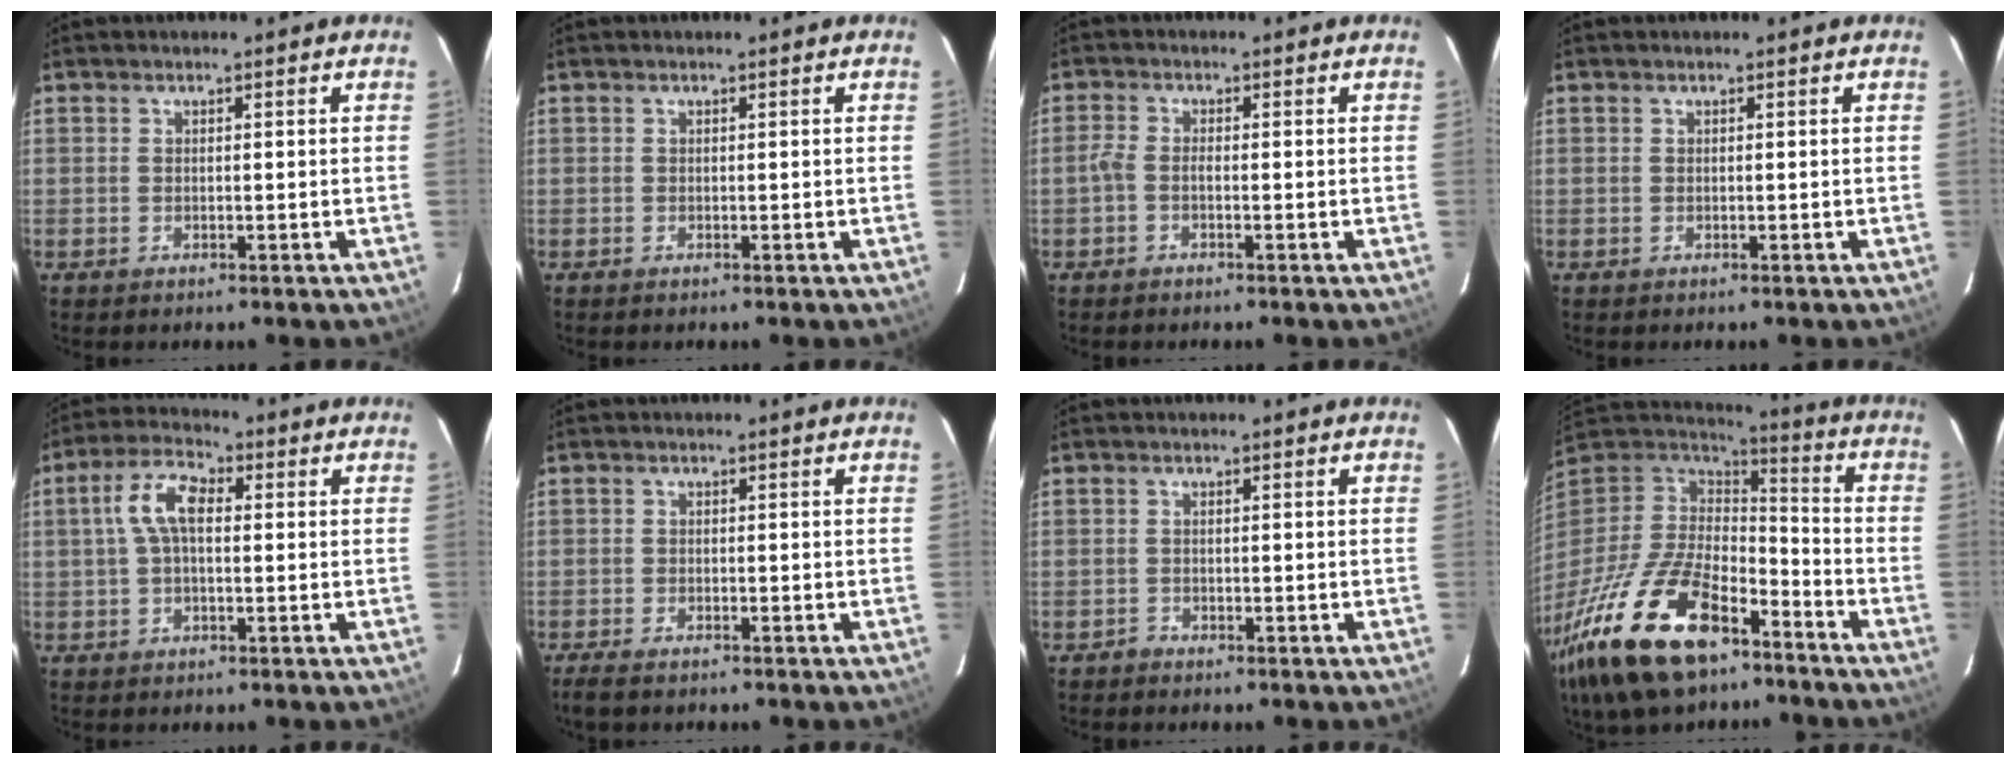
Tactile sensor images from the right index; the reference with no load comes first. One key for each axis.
{"total": 0.0}
{"total": 1.9, "fx": -1.0, "fy": 0.6, "fz": 1.5, "tx": -0.037, "ty": 0.004, "tz": -0.026}
{"total": 0.0}
{"total": 7.0, "fx": 0.7, "fy": 3.4, "fz": 6.1, "tx": -0.125, "ty": 0.021, "tz": 0.013}
{"total": 3.8, "fx": -3.1, "fy": 1.0, "fz": 2.0, "tx": -0.052, "ty": -0.014, "tz": -0.059}
{"total": 0.8, "fx": -0.7, "fy": 0.3, "fz": -0.2, "tx": 0.003, "ty": 0.005, "tz": -0.016}
{"total": 27.6, "fx": -17.3, "fy": 12.4, "fz": 17.6, "tx": -0.367, "ty": -0.041, "tz": -0.295}